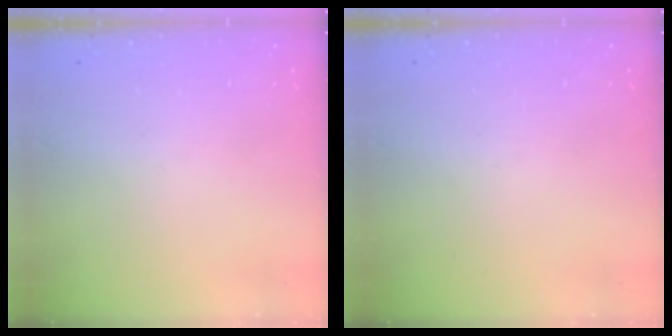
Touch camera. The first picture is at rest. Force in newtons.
{"total": 0.0}